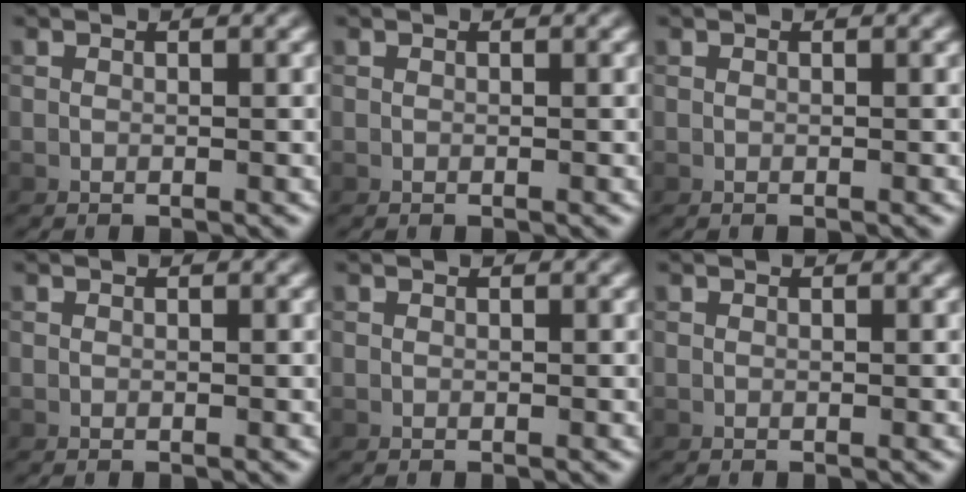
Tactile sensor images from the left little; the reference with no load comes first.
{"total": 0.0}
{"total": 0.0}
{"total": 0.0}
{"total": 0.0}
{"total": 0.0}